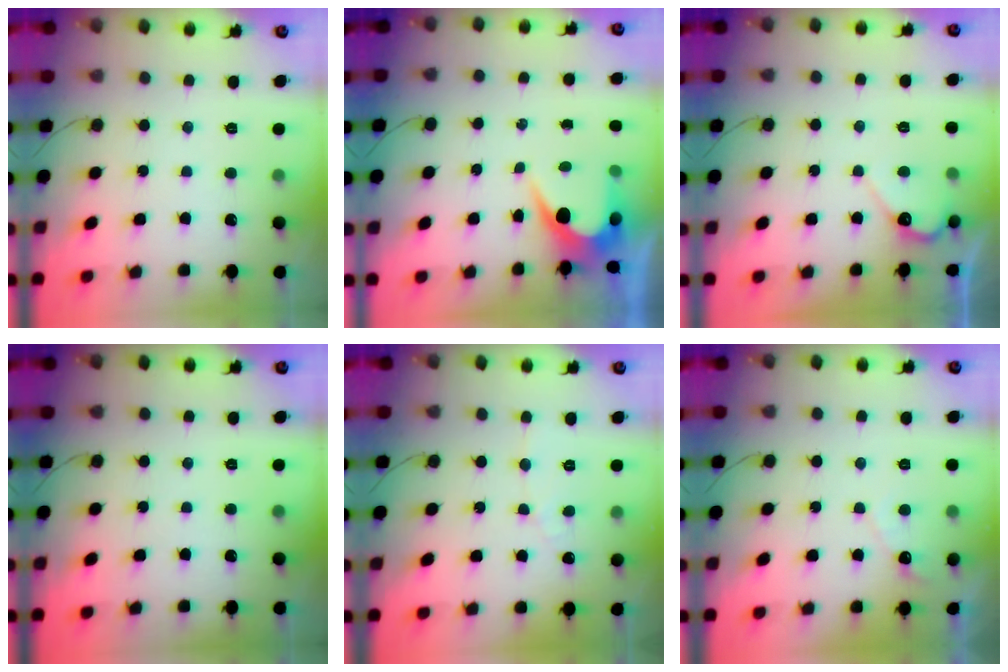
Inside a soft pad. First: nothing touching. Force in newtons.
{"total": 6.1, "press": 6.1, "slide": 0.3}
{"total": 6.7, "press": 6.7, "slide": 0.5}
{"total": 0.0}
{"total": 3.4, "press": 3.4, "slide": 0.3}
{"total": 4.6, "press": 4.6, "slide": 0.3}